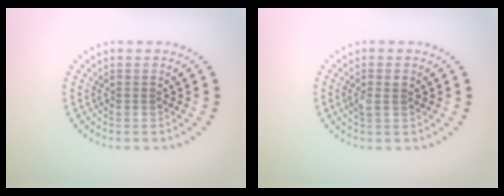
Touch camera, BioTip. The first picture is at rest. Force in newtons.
{"total": 1.5, "press": 1.5, "slide": 0.4}